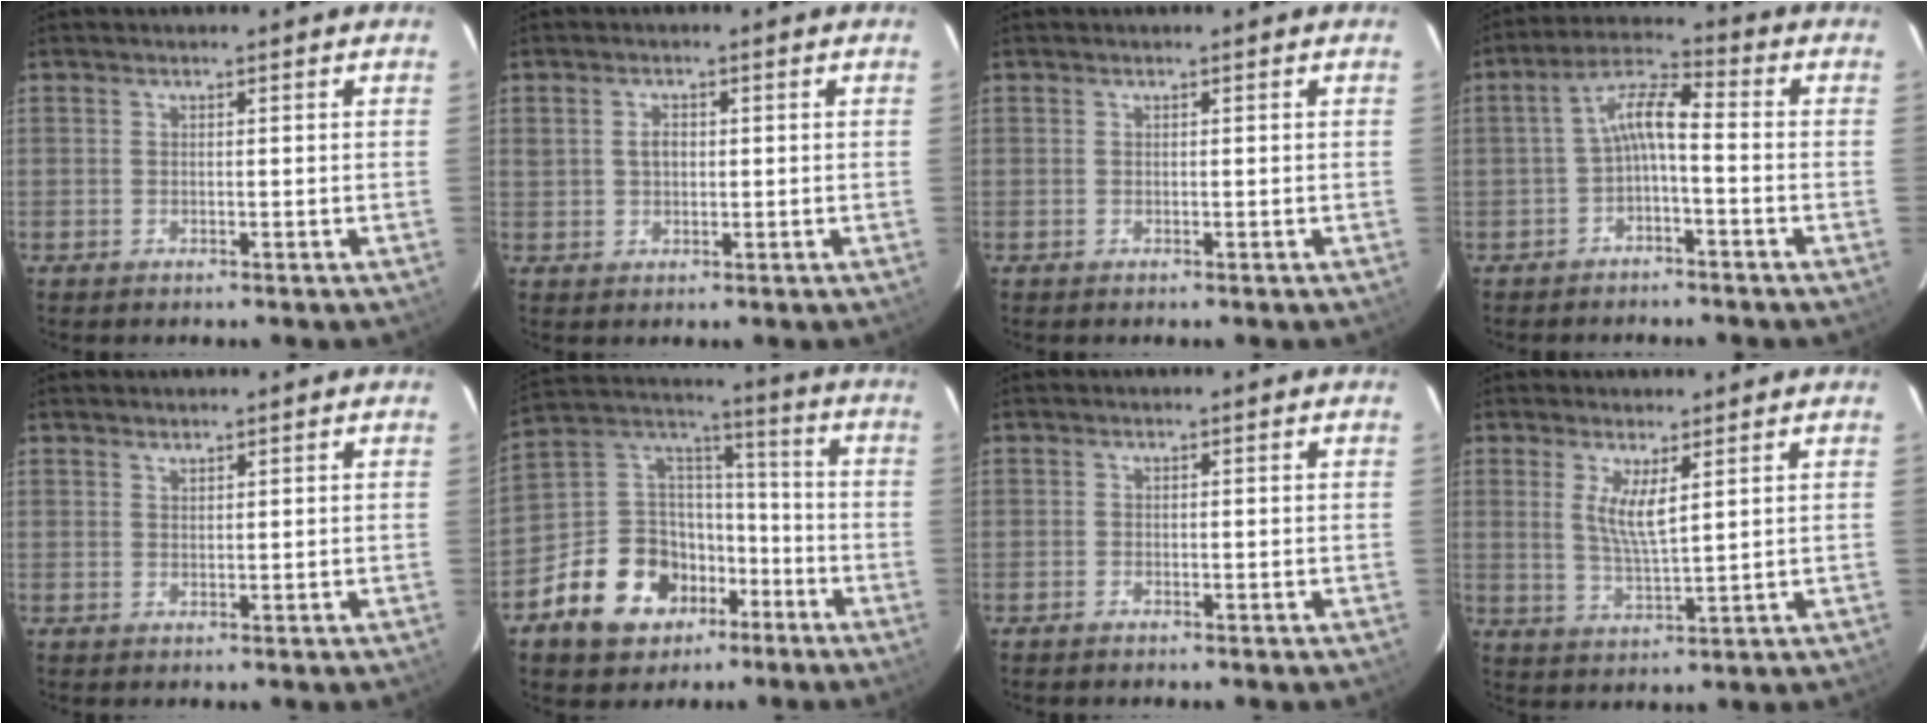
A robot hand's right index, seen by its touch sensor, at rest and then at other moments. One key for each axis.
{"total": 2.7, "fx": 0.4, "fy": 2.0, "fz": 1.8, "tx": -0.031, "ty": 0.007, "tz": 0.010}
{"total": 0.0}
{"total": 6.2, "fx": -1.8, "fy": 1.9, "fz": 5.7, "tx": -0.123, "ty": 0.023, "tz": -0.034}
{"total": 0.9, "fx": 0.9, "fy": 0.3, "fz": 0.2, "tx": -0.004, "ty": 0.003, "tz": 0.017}
{"total": 16.2, "fx": -8.3, "fy": 12.4, "fz": 6.3, "tx": -0.150, "ty": 0.054, "tz": -0.121}
{"total": 0.8, "fx": -0.7, "fy": 0.4, "fz": 0.2, "tx": -0.004, "ty": 0.003, "tz": -0.014}
{"total": 5.5, "fx": 2.2, "fy": 1.1, "fz": 4.9, "tx": -0.094, "ty": -0.011, "tz": 0.042}